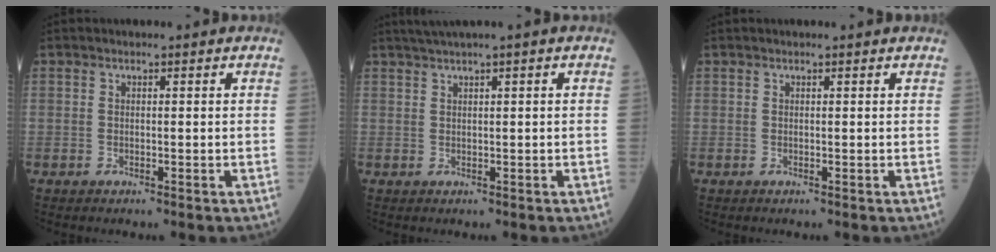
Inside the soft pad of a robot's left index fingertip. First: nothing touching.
{"total": 2.4, "force": [1.5, -0.5, 1.7], "torque": [-0.038, 0.010, 0.035]}
{"total": 0.8, "force": [0.8, 0.0, 0.2], "torque": [-0.007, 0.006, 0.010]}